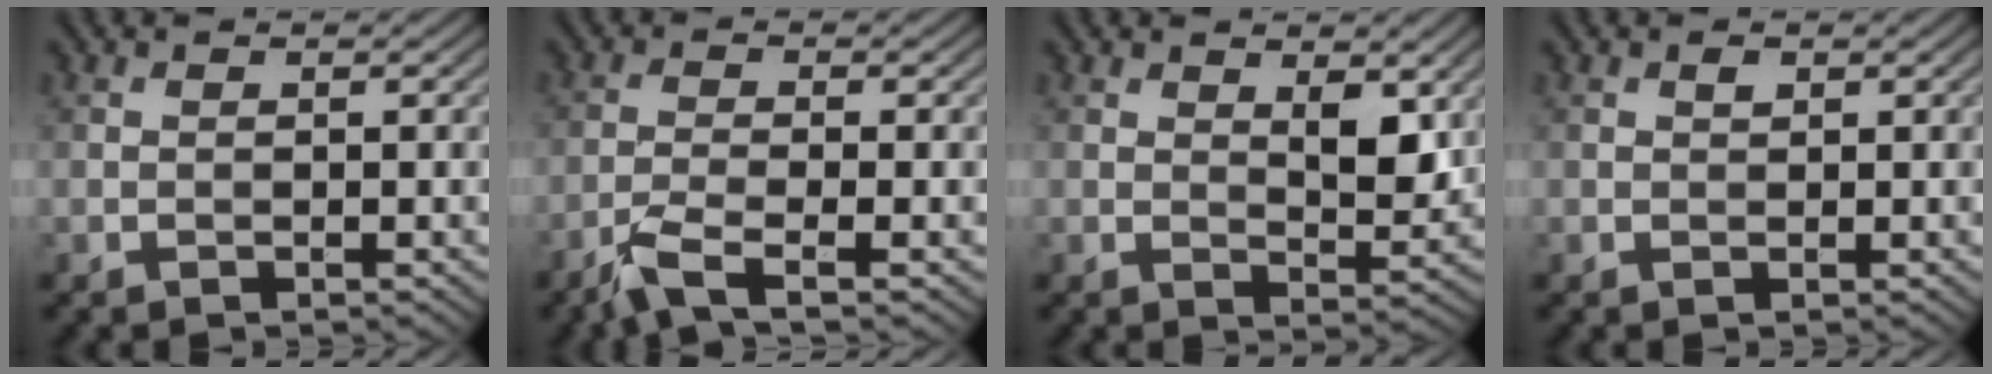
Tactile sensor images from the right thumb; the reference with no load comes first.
{"total": 4.1, "force": [-2.7, 0.5, 3.1], "torque": [-0.064, 0.000, -0.070]}
{"total": 4.0, "force": [1.8, 1.7, 3.2], "torque": [-0.059, -0.009, 0.035]}
{"total": 0.7, "force": [0.4, 0.4, 0.4], "torque": [-0.007, -0.002, 0.007]}